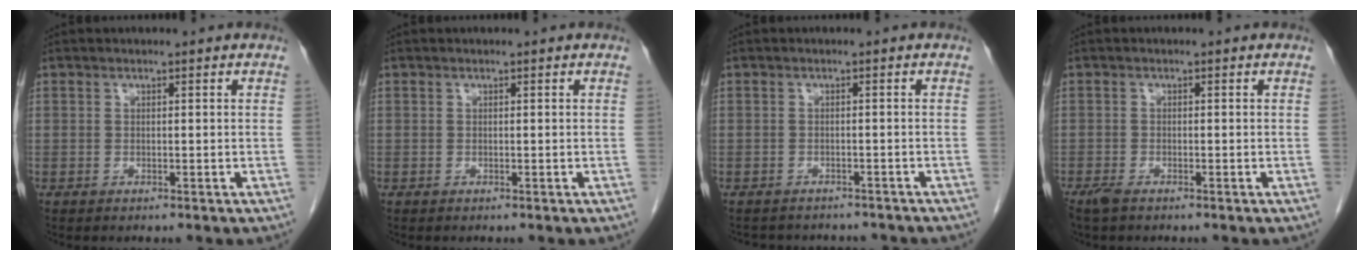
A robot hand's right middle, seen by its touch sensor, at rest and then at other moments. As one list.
[{"total": 0.0}, {"total": 7.6, "force": [-7.0, 2.6, 1.6], "torque": [-0.025, 0.006, -0.077]}, {"total": 2.0, "force": [-1.5, 0.6, 1.2], "torque": [-0.029, -0.006, -0.027]}]